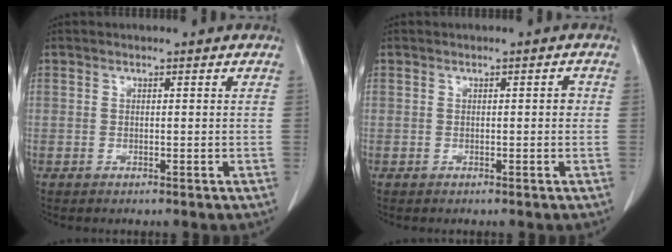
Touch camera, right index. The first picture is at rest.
{"total": 0.9, "force": [0.0, 0.3, 0.8], "torque": [-0.008, 0.003, -0.001]}